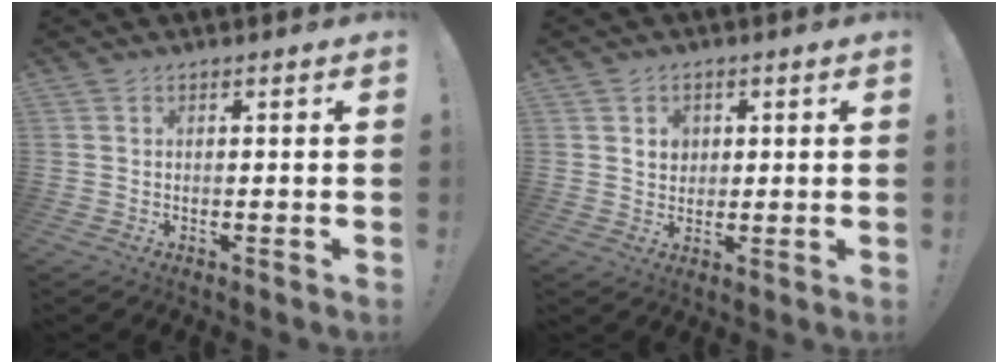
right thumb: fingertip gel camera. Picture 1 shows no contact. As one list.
[{"total": 4.2, "force": [1.4, 3.8, 1.3], "torque": [-0.007, -0.008, 0.022]}]